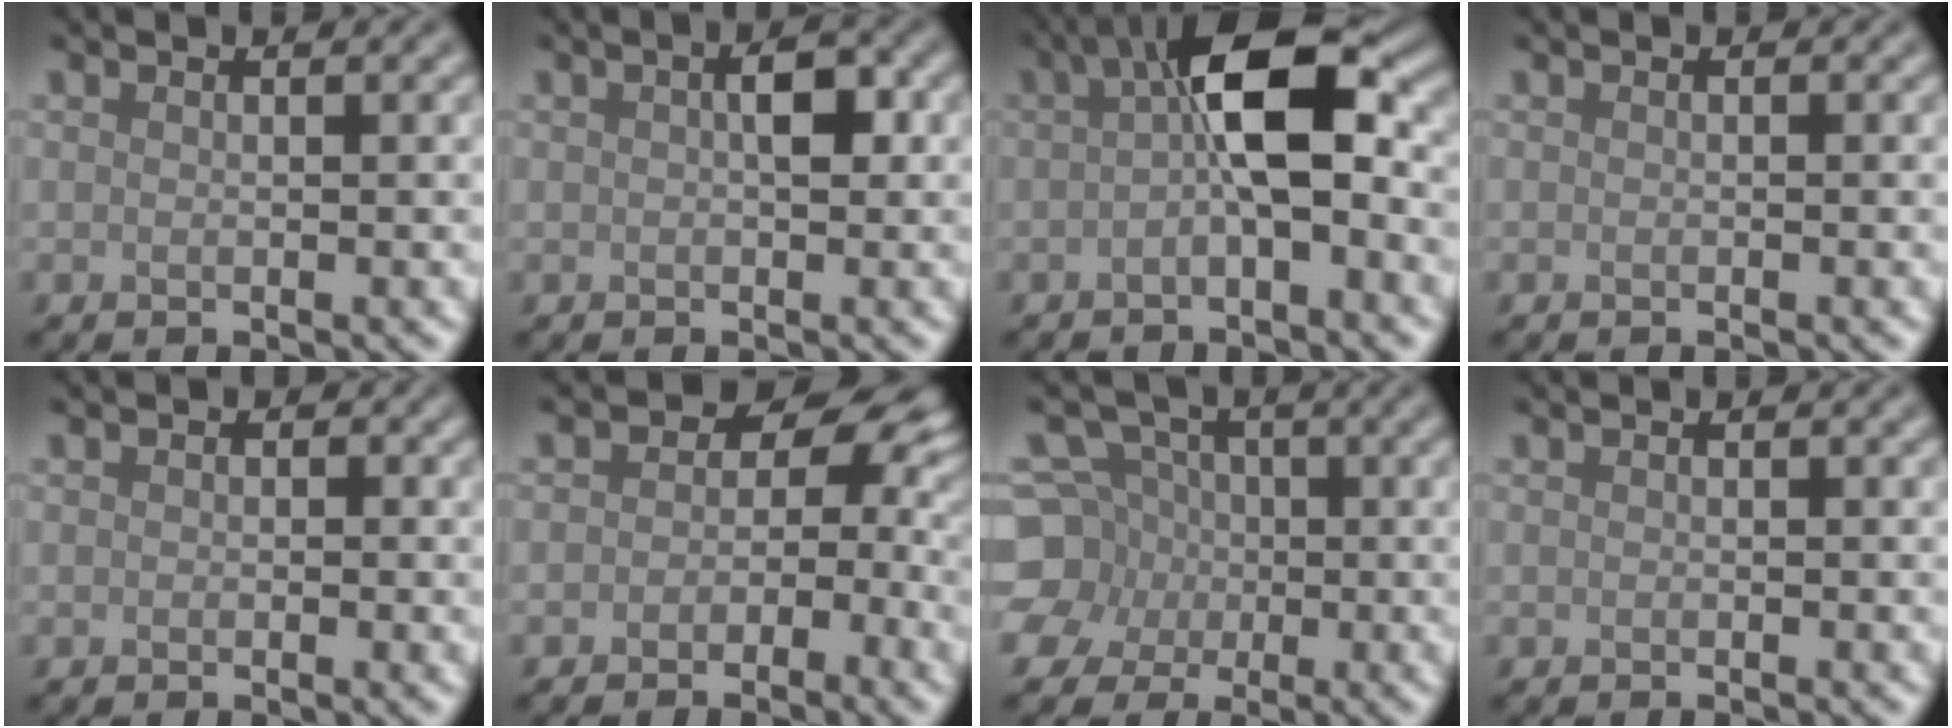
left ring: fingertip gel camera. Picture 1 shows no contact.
{"total": 2.1, "force": [0.1, 1.0, 1.8], "torque": [-0.031, 0.005, 0.003]}
{"total": 6.2, "force": [-0.4, 1.7, 5.9], "torque": [-0.105, 0.019, -0.017]}
{"total": 1.0, "force": [-0.6, -0.5, -0.6], "torque": [0.005, -0.001, -0.005]}
{"total": 0.9, "force": [-0.5, 0.8, -0.1], "torque": [0.005, -0.003, -0.006]}
{"total": 4.3, "force": [-0.7, 3.4, 2.5], "torque": [-0.012, 0.006, -0.023]}
{"total": 8.4, "force": [-2.1, 7.7, 2.5], "torque": [-0.060, 0.017, -0.069]}
{"total": 0.6, "force": [-0.5, -0.1, -0.3], "torque": [0.002, 0.000, -0.004]}